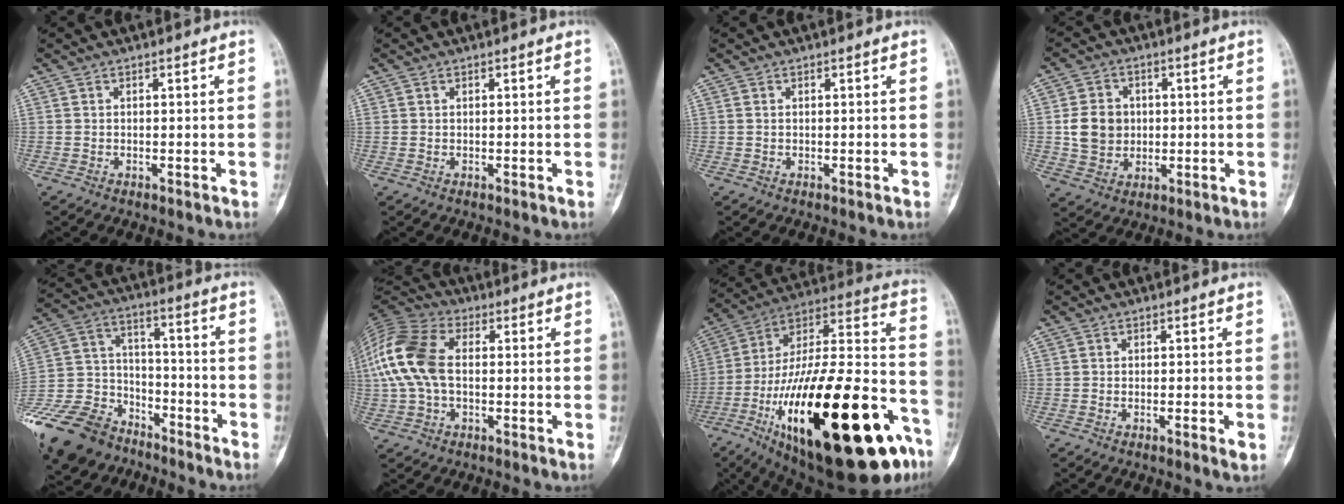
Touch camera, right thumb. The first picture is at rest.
{"total": 0.0}
{"total": 0.0}
{"total": 8.2, "force": [0.4, 7.1, 4.1], "torque": [-0.048, 0.000, 0.009]}
{"total": 22.0, "force": [-15.9, 12.6, 8.4], "torque": [-0.180, 0.069, -0.284]}
{"total": 15.0, "force": [0.7, 9.3, 11.8], "torque": [-0.266, 0.031, 0.006]}
{"total": 43.3, "force": [-18.5, 14.8, 36.3], "torque": [-0.535, 0.052, -0.291]}
{"total": 1.8, "force": [-0.6, 0.3, 1.7], "torque": [-0.031, -0.005, -0.012]}